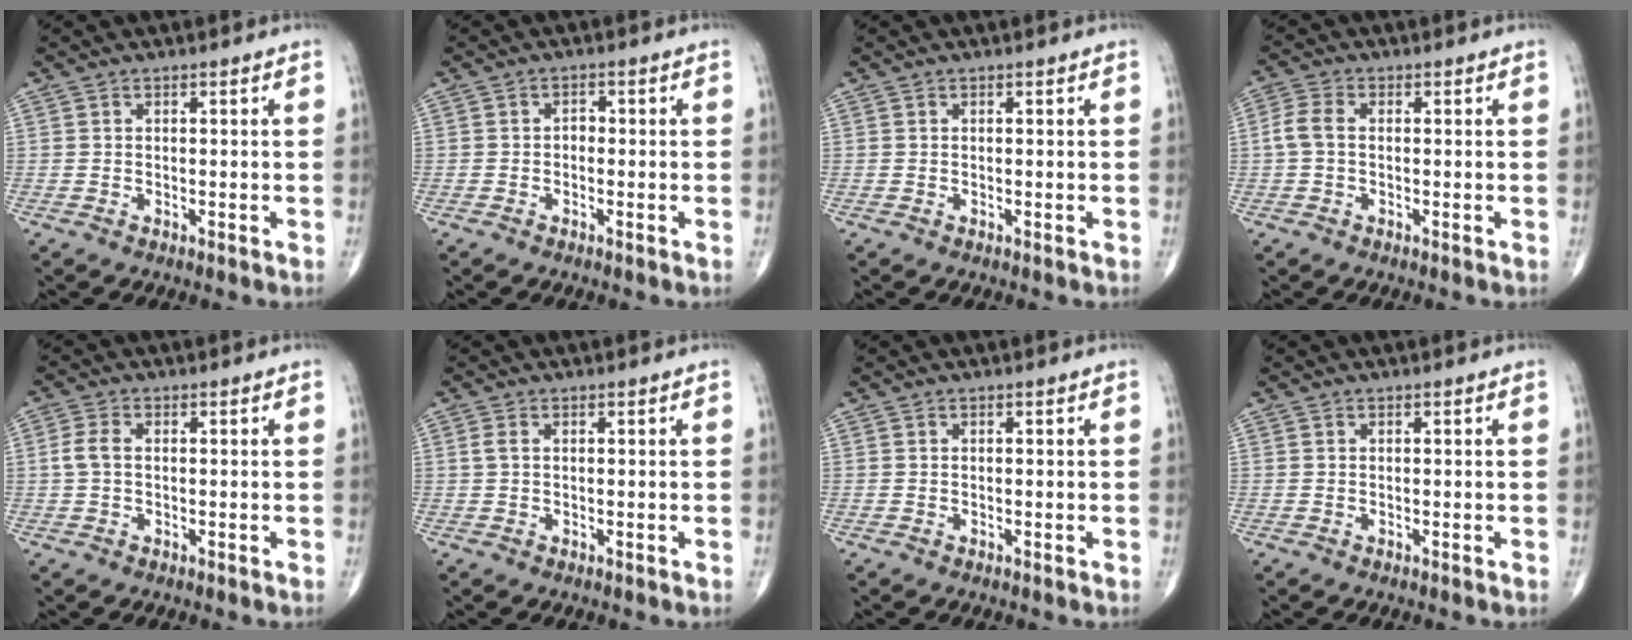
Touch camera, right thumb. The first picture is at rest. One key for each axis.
{"total": 1.4, "fx": -0.4, "fy": 1.0, "fz": 0.9, "tx": -0.004, "ty": 0.005, "tz": -0.011}
{"total": 0.0}
{"total": 3.8, "fx": -0.1, "fy": 2.3, "fz": 3.0, "tx": -0.072, "ty": 0.010, "tz": -0.008}
{"total": 3.1, "fx": 0.1, "fy": 1.9, "fz": 2.4, "tx": -0.059, "ty": 0.008, "tz": -0.001}
{"total": 1.3, "fx": 0.3, "fy": 0.7, "fz": 1.0, "tx": -0.028, "ty": 0.006, "tz": 0.006}
{"total": 0.0}
{"total": 0.0}